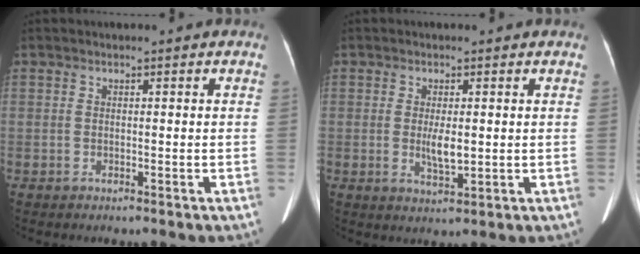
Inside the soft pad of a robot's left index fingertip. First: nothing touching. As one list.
[{"total": 3.3, "force": [0.1, 0.9, 3.2], "torque": [-0.061, -0.008, 0.003]}]